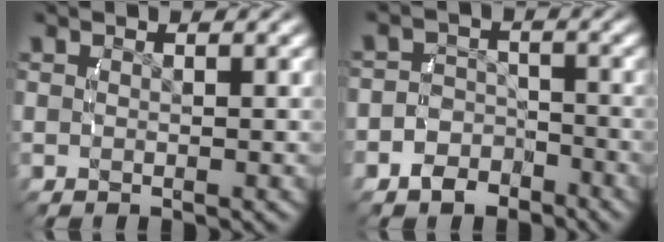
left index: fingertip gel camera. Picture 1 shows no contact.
{"total": 5.1, "force": [-2.8, 4.1, 1.0], "torque": [-0.031, -0.013, -0.053]}